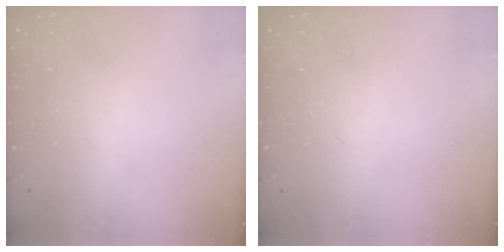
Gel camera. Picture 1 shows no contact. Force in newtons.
{"total": 0.0}